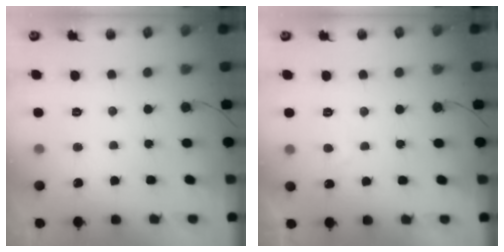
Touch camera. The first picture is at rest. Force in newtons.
{"total": 2.1, "press": 2.0, "slide": 0.7}